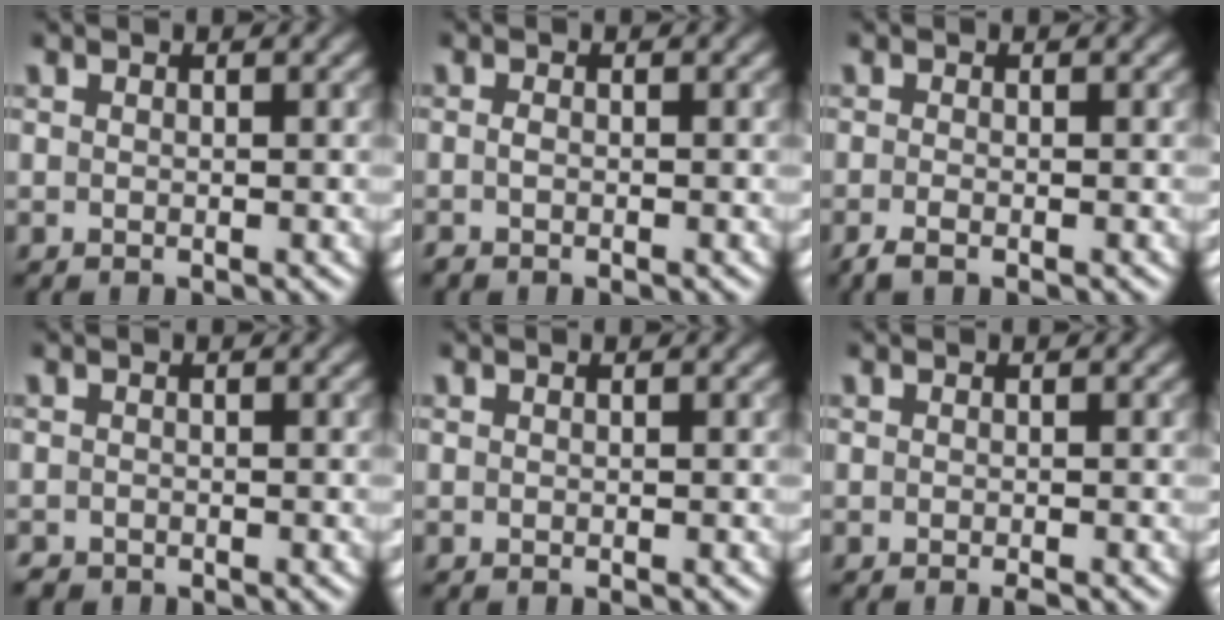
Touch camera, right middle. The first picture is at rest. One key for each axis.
{"total": 0.7, "fx": -0.4, "fy": 0.2, "fz": 0.5, "tx": -0.012, "ty": 0.000, "tz": -0.010}
{"total": 1.5, "fx": -1.0, "fy": 0.3, "fz": 1.1, "tx": -0.022, "ty": -0.005, "tz": -0.023}
{"total": 0.8, "fx": -0.7, "fy": 0.3, "fz": 0.0, "tx": 0.003, "ty": -0.005, "tz": -0.013}
{"total": 0.0}
{"total": 0.6, "fx": -0.4, "fy": 0.0, "fz": 0.5, "tx": -0.007, "ty": -0.001, "tz": -0.008}